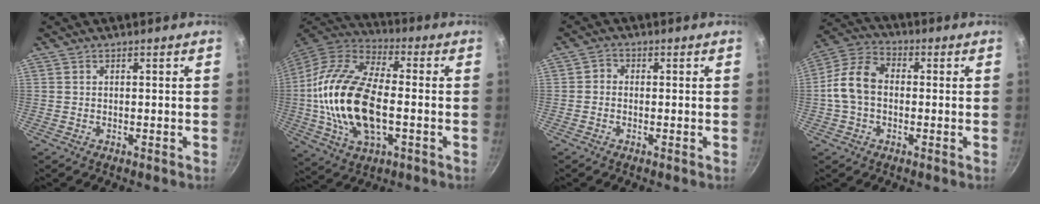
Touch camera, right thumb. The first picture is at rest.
{"total": 22.0, "force": [-2.0, 11.5, 18.7], "torque": [-0.359, 0.028, -0.043]}
{"total": 1.6, "force": [-0.6, 1.3, 0.6], "torque": [-0.008, 0.008, -0.017]}
{"total": 10.0, "force": [-0.5, 7.2, 6.9], "torque": [-0.115, 0.031, -0.028]}